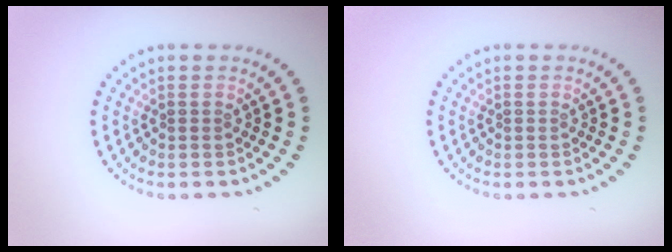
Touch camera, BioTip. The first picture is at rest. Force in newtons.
{"total": 0.0}